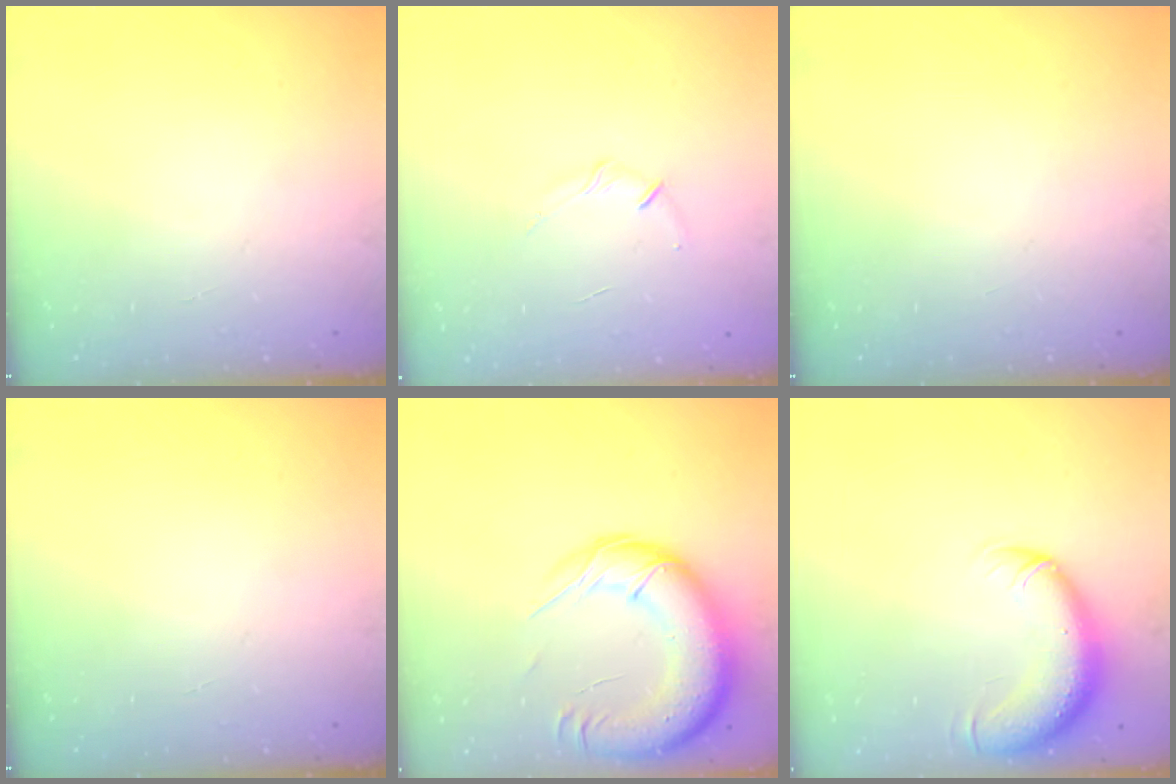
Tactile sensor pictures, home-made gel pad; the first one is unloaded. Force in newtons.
{"total": 3.7, "press": 3.6, "slide": 1.1}
{"total": 0.0}
{"total": 0.0}
{"total": 22.3, "press": 21.7, "slide": 5.0}
{"total": 11.2, "press": 10.8, "slide": 2.9}